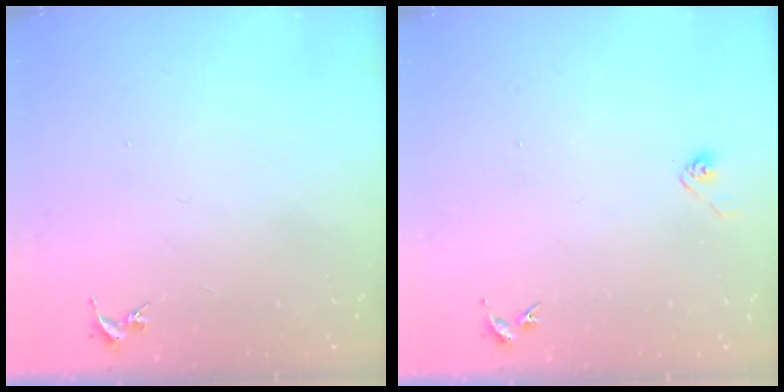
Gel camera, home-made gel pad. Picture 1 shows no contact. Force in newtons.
{"total": 3.0, "press": 2.9, "slide": 0.9}